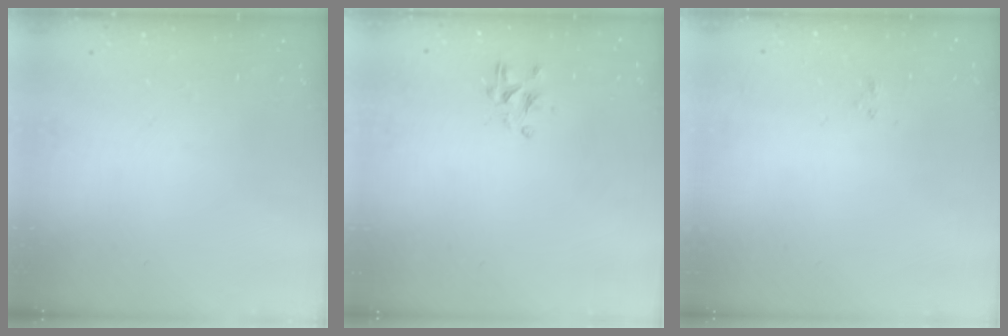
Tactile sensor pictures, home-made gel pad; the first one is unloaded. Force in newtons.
{"total": 2.2, "press": 2.0, "slide": 0.9}
{"total": 1.0, "press": 0.9, "slide": 0.4}